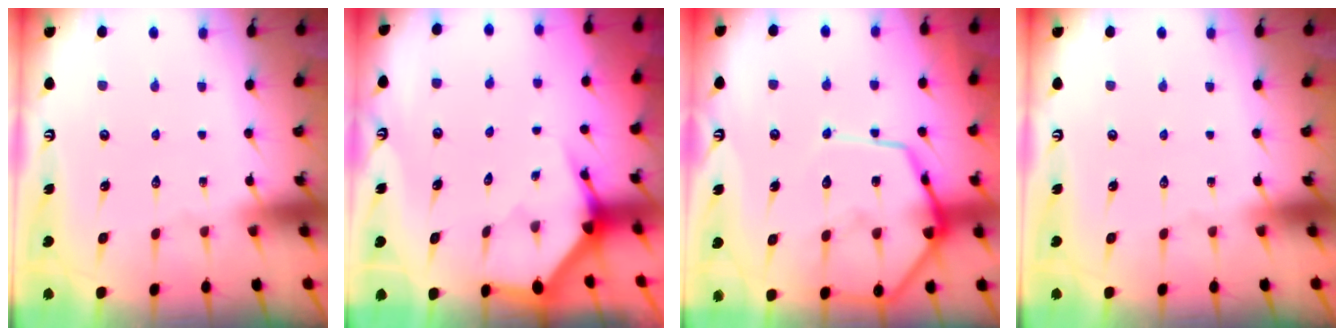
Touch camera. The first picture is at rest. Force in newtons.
{"total": 3.6, "press": 3.6, "slide": 0.1}
{"total": 15.2, "press": 15.1, "slide": 1.5}
{"total": 0.0}